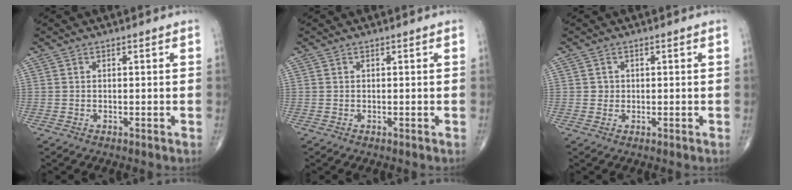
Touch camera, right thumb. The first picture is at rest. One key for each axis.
{"total": 0.0}
{"total": 1.2, "fx": 0.1, "fy": 1.2, "fz": 0.2, "tx": 0.004, "ty": 0.003, "tz": 0.001}